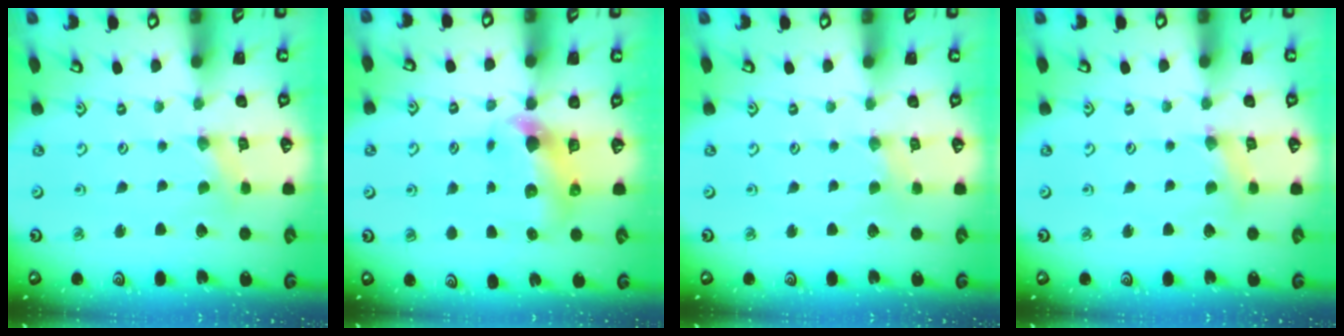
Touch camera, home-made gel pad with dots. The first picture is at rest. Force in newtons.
{"total": 6.2, "press": 6.2, "slide": 0.4}
{"total": 1.8, "press": 1.8, "slide": 0.3}
{"total": 1.6, "press": 1.6, "slide": 0.4}